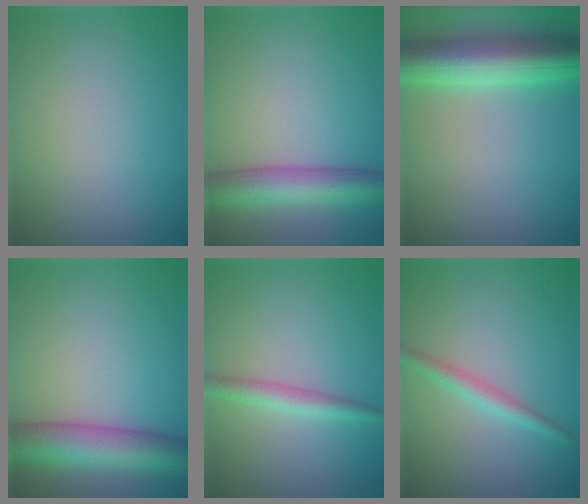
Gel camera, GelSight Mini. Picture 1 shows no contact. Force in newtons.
{"total": 5.9, "press": 5.9, "slide": 0.2}
{"total": 8.9, "press": 8.9, "slide": 0.2}
{"total": 7.4, "press": 7.4, "slide": 0.3}
{"total": 2.2, "press": 2.2, "slide": 0.1}
{"total": 1.9, "press": 1.9, "slide": 0.0}